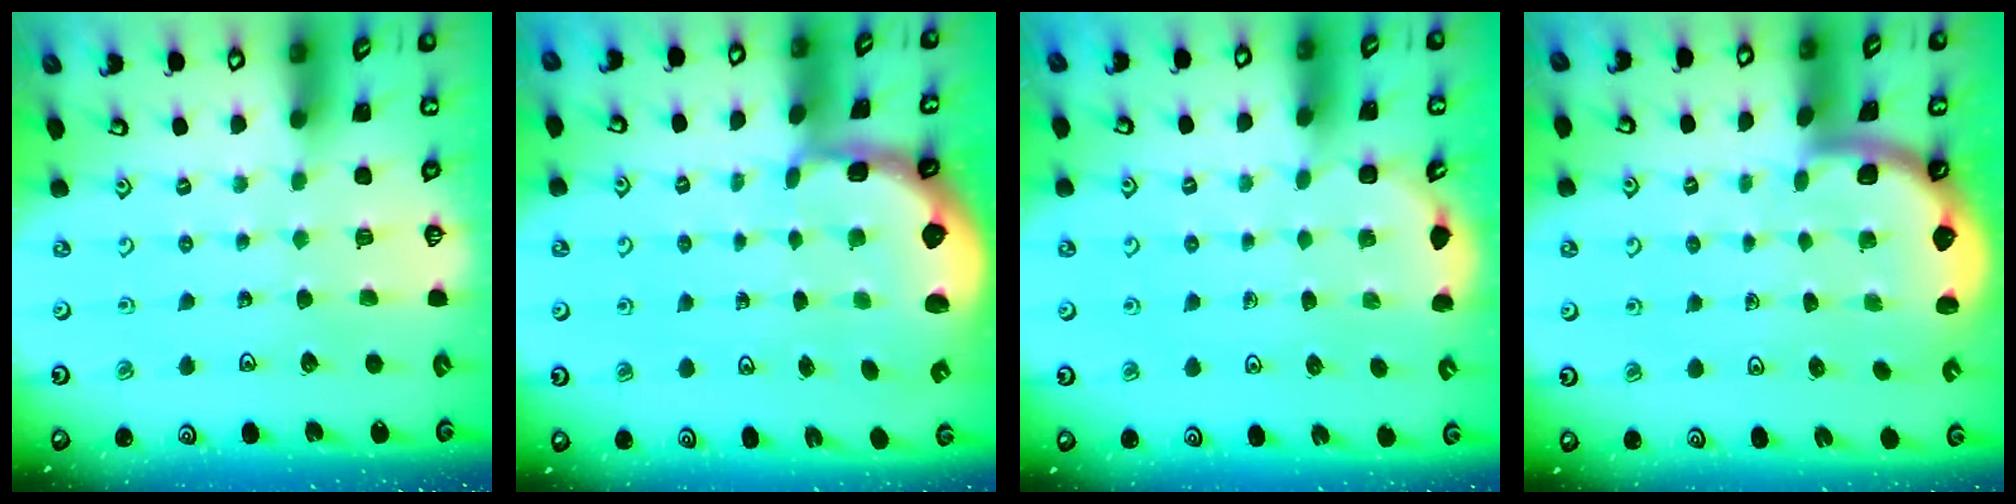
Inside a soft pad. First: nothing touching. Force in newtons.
{"total": 2.4, "press": 1.7, "slide": 1.7}
{"total": 2.2, "press": 1.2, "slide": 1.9}
{"total": 1.6, "press": 1.6, "slide": 0.1}